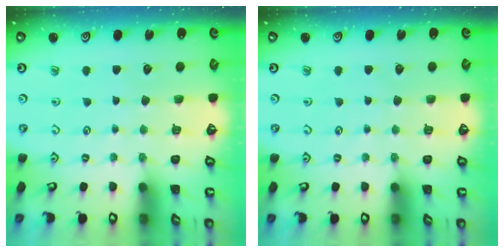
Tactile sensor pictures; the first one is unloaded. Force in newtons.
{"total": 0.0}